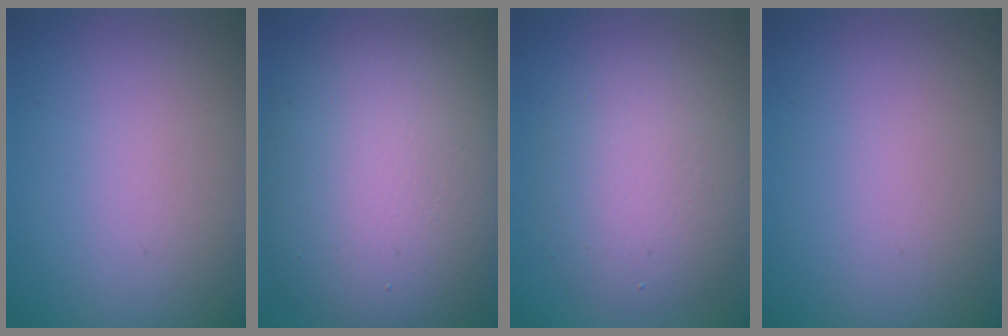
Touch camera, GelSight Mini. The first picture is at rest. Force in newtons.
{"total": 11.9, "press": 11.9, "slide": 1.0}
{"total": 5.1, "press": 5.1, "slide": 0.5}
{"total": 0.0}